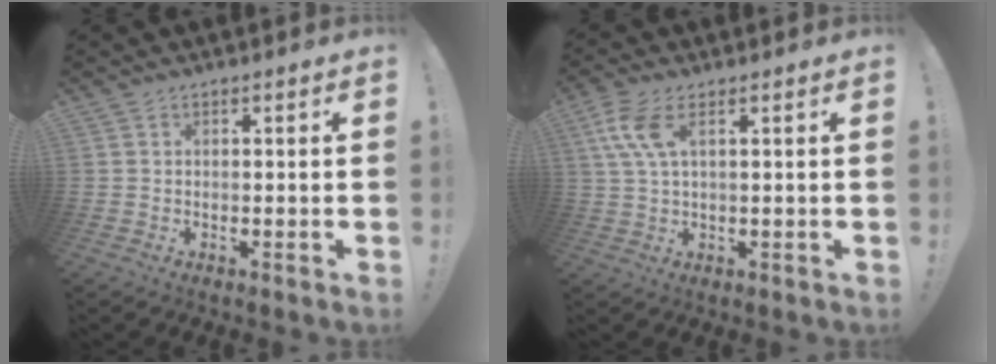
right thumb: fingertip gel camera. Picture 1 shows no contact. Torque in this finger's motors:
{"motor_torque": [0.38, 0.49, 0.99, 0.12, 0.28]}